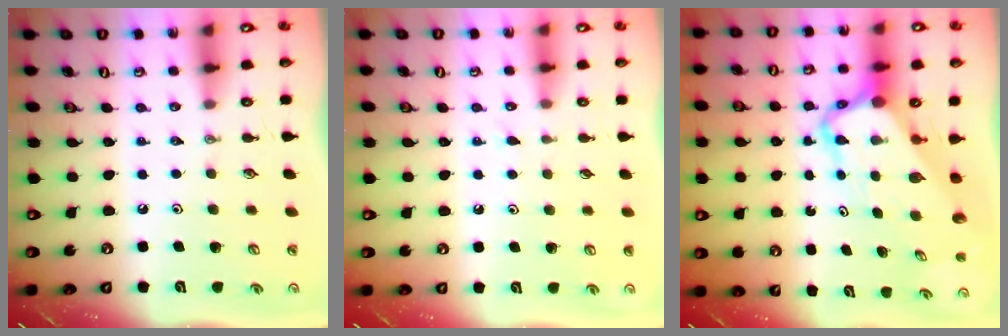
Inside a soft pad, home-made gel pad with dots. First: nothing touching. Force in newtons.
{"total": 6.1, "press": 6.0, "slide": 0.7}
{"total": 7.7, "press": 7.7, "slide": 0.7}